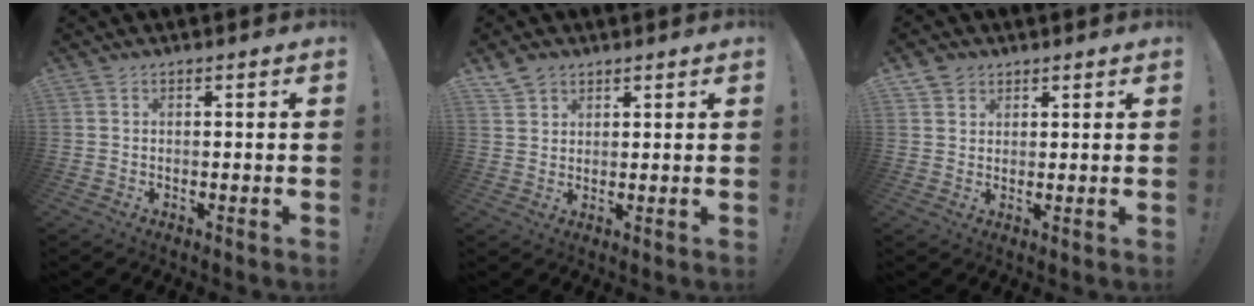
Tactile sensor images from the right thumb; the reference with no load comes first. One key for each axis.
{"total": 4.1, "fx": 3.0, "fy": 2.6, "fz": 0.9, "tx": -0.020, "ty": -0.013, "tz": 0.057}
{"total": 3.0, "fx": 1.9, "fy": 2.4, "fz": 0.2, "tx": -0.005, "ty": -0.006, "tz": 0.035}